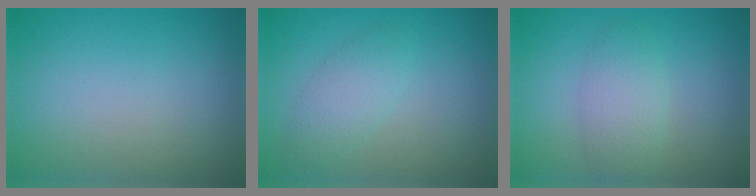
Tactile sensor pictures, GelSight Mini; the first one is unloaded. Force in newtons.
{"total": 2.5, "press": 2.5, "slide": 0.1}
{"total": 2.8, "press": 2.8, "slide": 0.1}